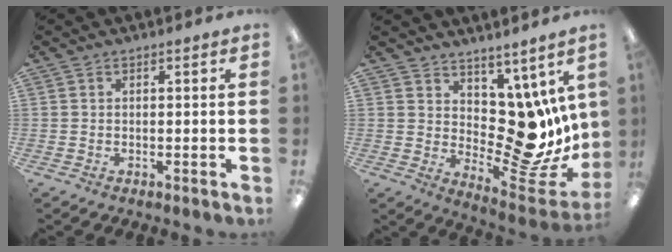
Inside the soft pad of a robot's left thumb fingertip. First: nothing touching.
{"total": 13.4, "force": [0.5, 8.6, 10.2], "torque": [-0.101, -0.034, 0.022]}